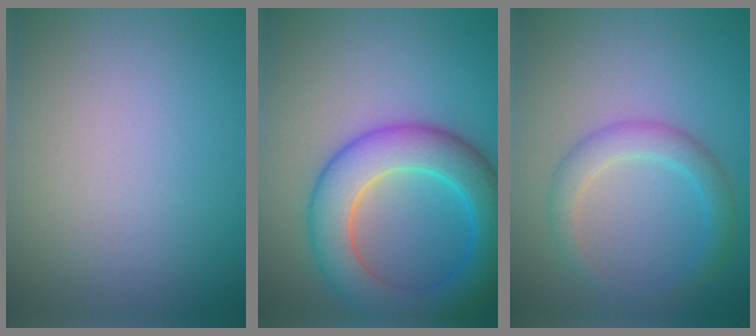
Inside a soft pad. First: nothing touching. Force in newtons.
{"total": 8.1, "press": 8.1, "slide": 0.4}
{"total": 2.8, "press": 2.8, "slide": 0.0}